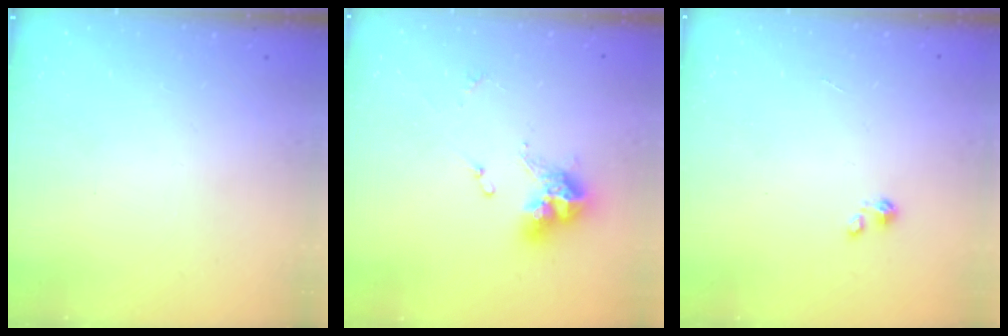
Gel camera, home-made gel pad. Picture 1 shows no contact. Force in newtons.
{"total": 11.8, "press": 11.8, "slide": 1.3}
{"total": 0.0}